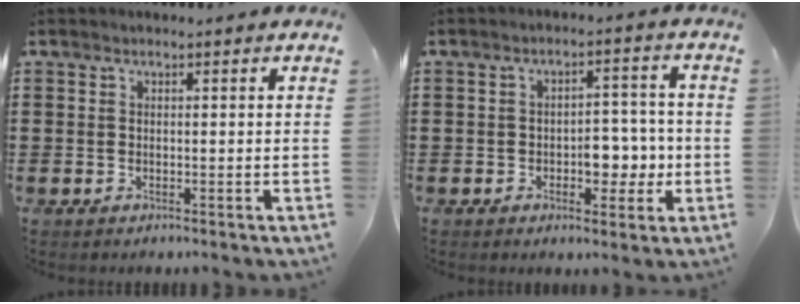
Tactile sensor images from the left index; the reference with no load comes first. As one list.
[{"total": 5.6, "force": [-1.4, 3.6, 4.1], "torque": [-0.052, 0.000, -0.033]}]